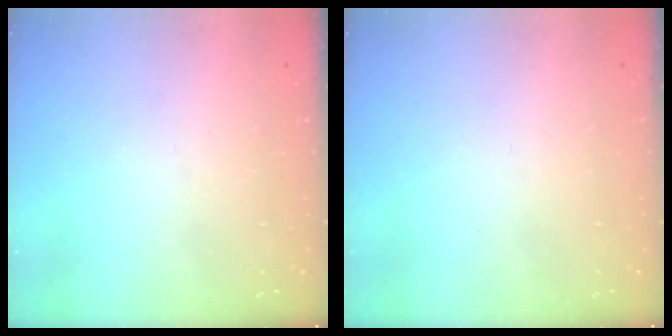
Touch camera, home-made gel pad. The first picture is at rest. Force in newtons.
{"total": 1.6, "press": 1.5, "slide": 0.1}